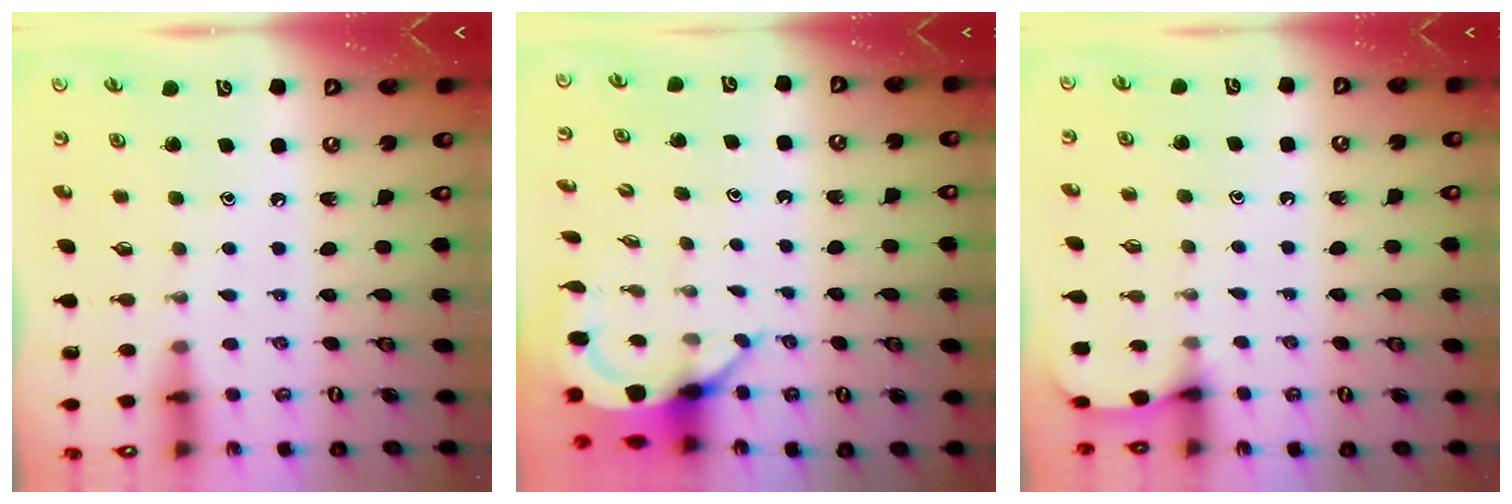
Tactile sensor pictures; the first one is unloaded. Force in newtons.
{"total": 5.2, "press": 5.1, "slide": 0.5}
{"total": 3.0, "press": 2.9, "slide": 0.3}